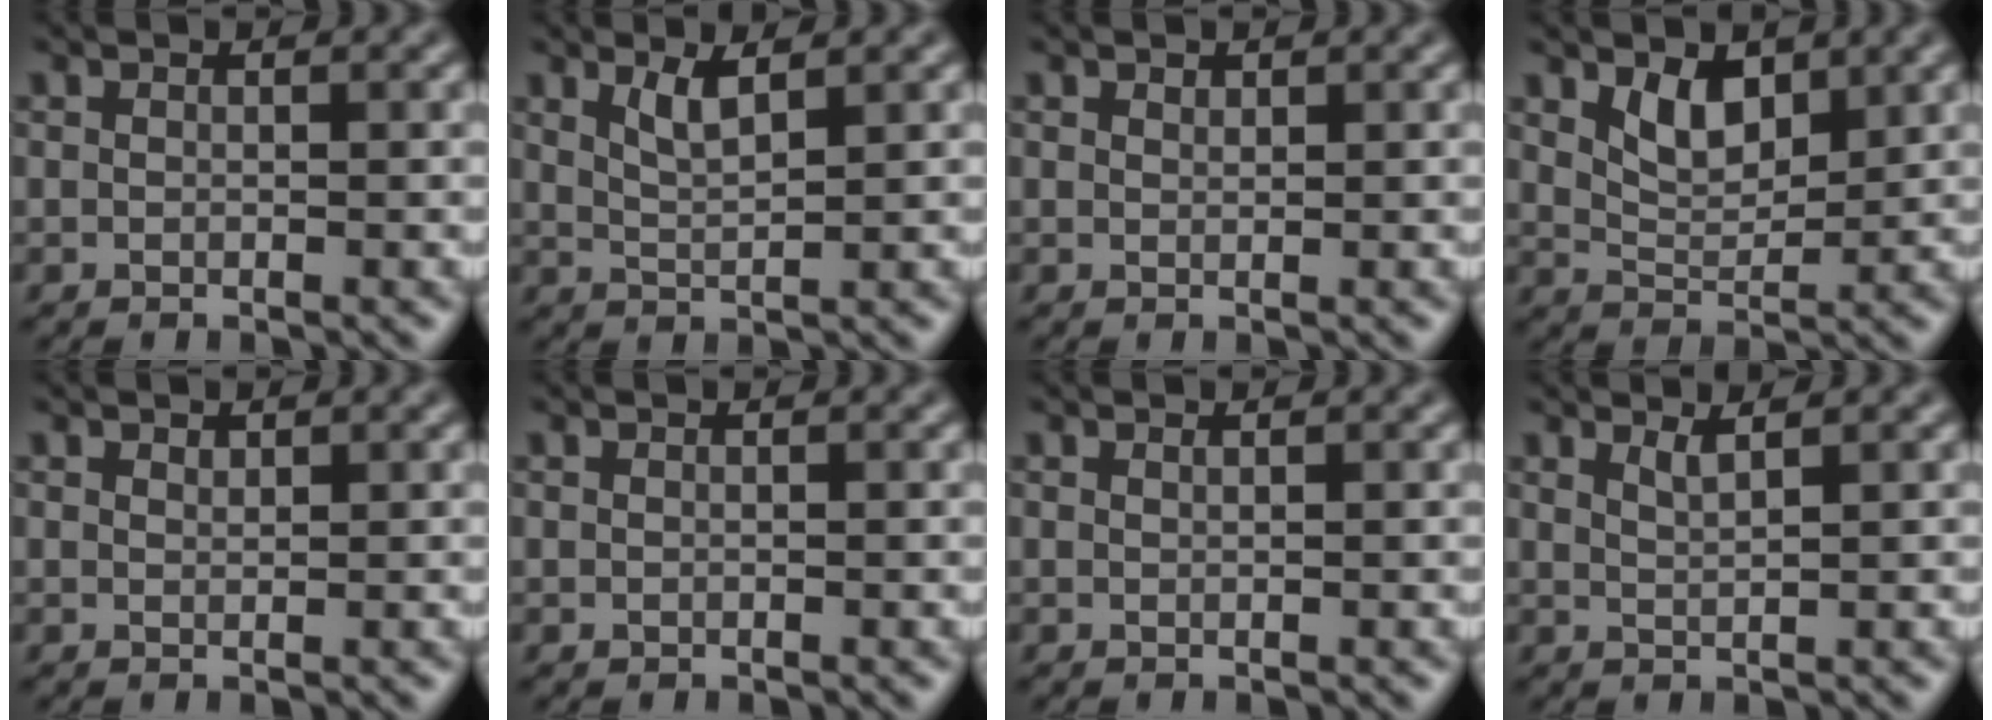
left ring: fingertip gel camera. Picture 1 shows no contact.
{"total": 2.1, "force": [1.3, 0.5, 1.5], "torque": [-0.029, -0.004, 0.027]}
{"total": 0.5, "force": [0.5, 0.2, 0.1], "torque": [-0.002, -0.003, 0.010]}
{"total": 3.0, "force": [1.8, 1.6, 1.9], "torque": [-0.039, -0.008, 0.034]}
{"total": 0.6, "force": [0.5, 0.2, 0.1], "torque": [-0.002, -0.003, 0.011]}
{"total": 0.0}
{"total": 0.0}
{"total": 1.4, "force": [0.9, 0.4, 1.0], "torque": [-0.008, 0.000, 0.014]}